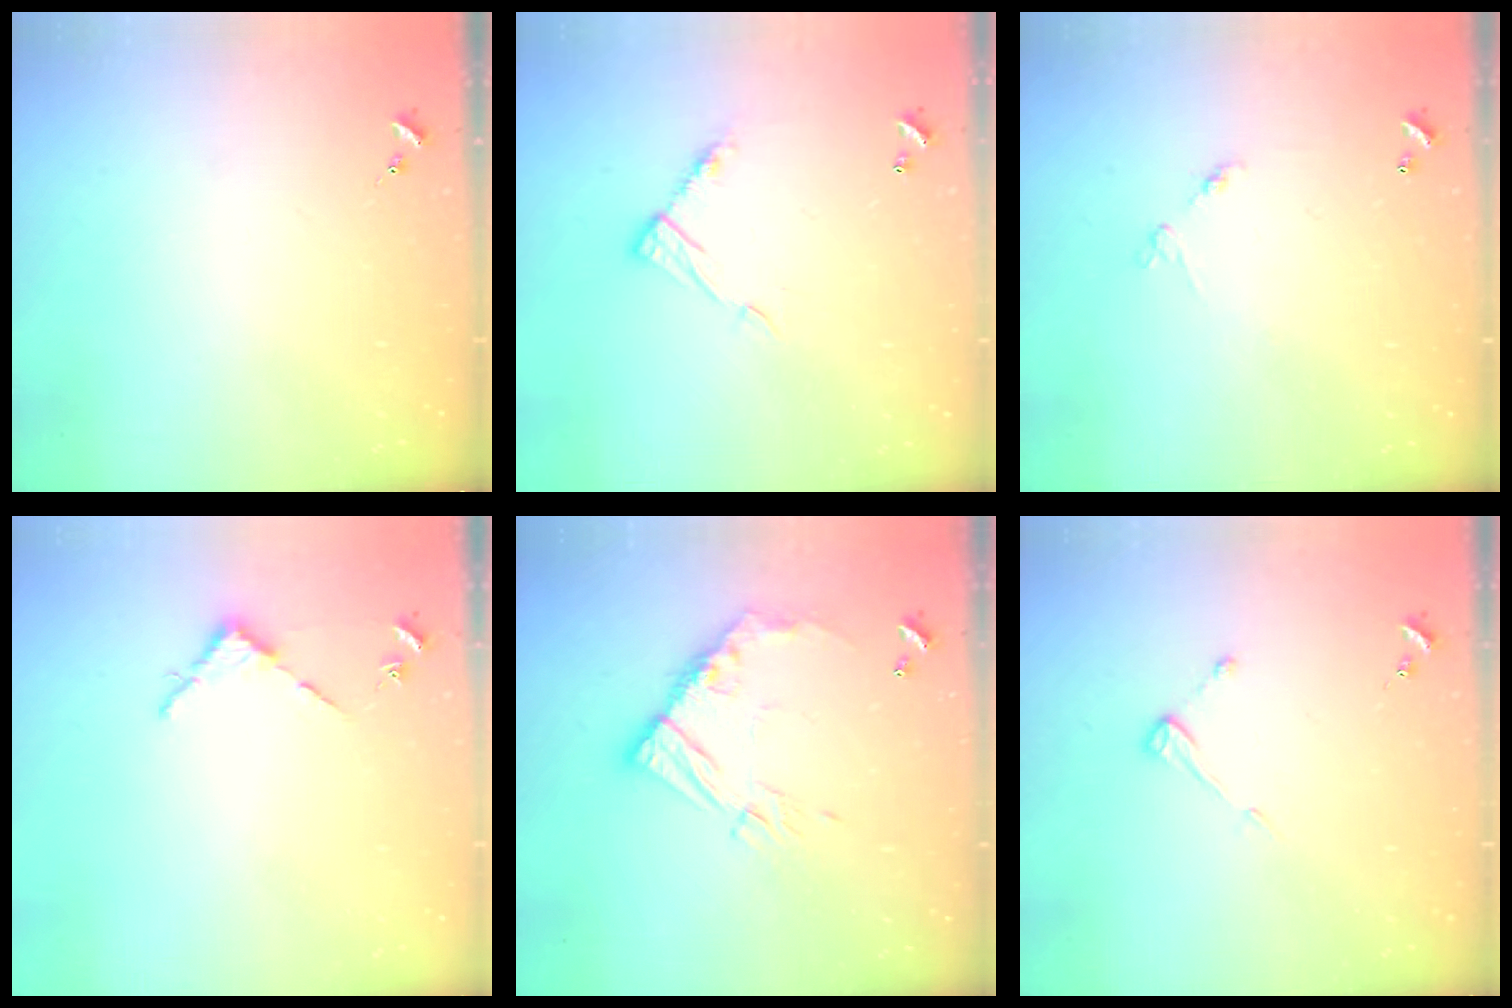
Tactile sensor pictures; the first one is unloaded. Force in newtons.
{"total": 9.4, "press": 9.4, "slide": 0.1}
{"total": 5.9, "press": 5.9, "slide": 0.4}
{"total": 2.7, "press": 2.7, "slide": 0.3}
{"total": 12.9, "press": 12.9, "slide": 1.3}
{"total": 4.2, "press": 4.2, "slide": 0.3}